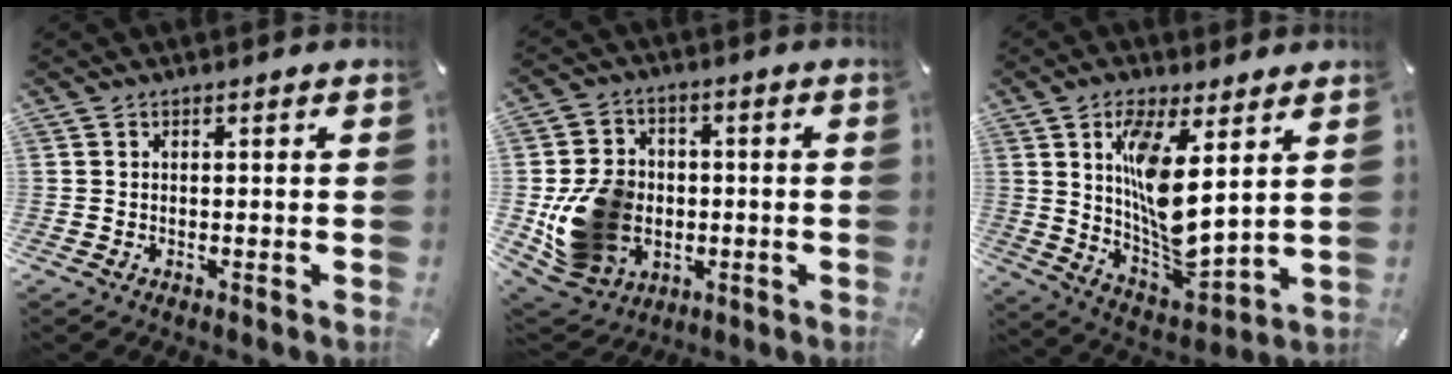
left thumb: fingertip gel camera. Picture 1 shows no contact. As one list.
[{"total": 14.1, "force": [-2.2, 12.1, 6.9], "torque": [-0.163, 0.012, -0.031]}, {"total": 14.2, "force": [5.2, 5.3, 12.1], "torque": [-0.234, -0.042, 0.088]}]